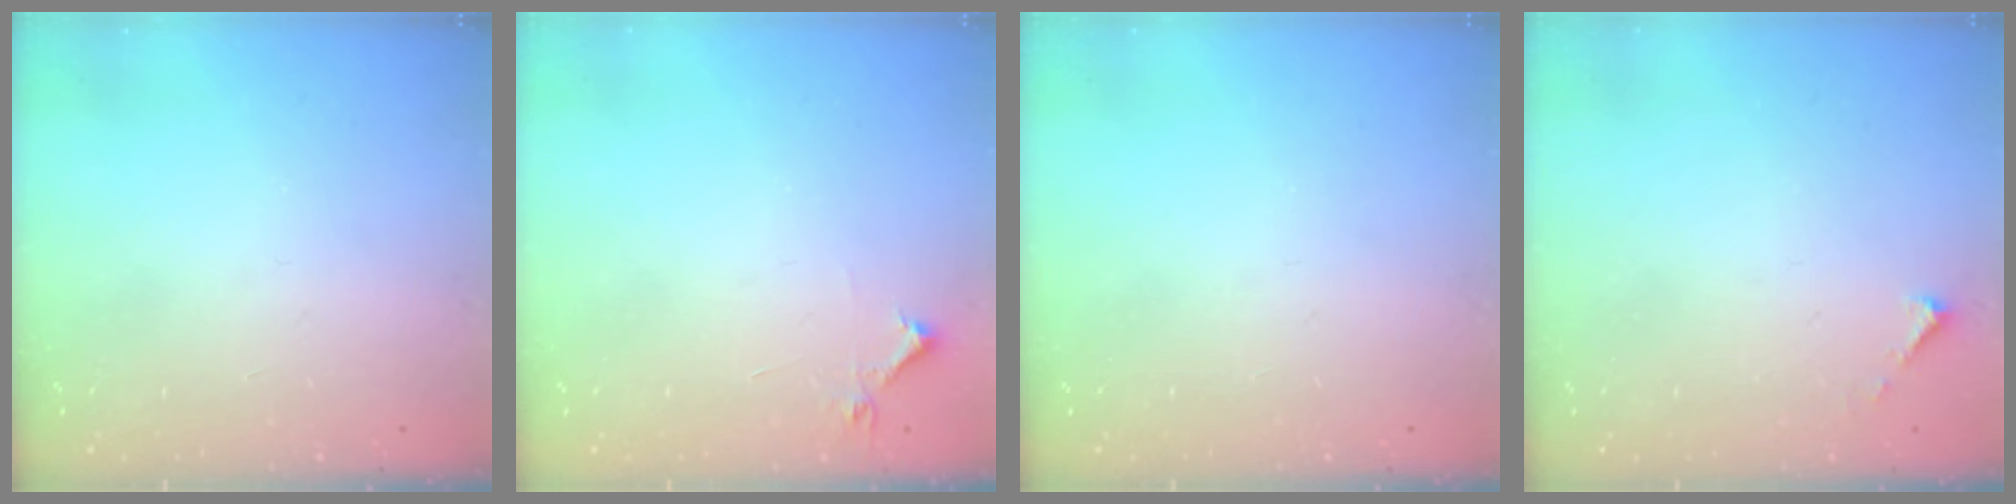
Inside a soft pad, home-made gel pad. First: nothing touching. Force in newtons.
{"total": 3.9, "press": 3.8, "slide": 0.6}
{"total": 0.0}
{"total": 2.1, "press": 2.1, "slide": 0.2}